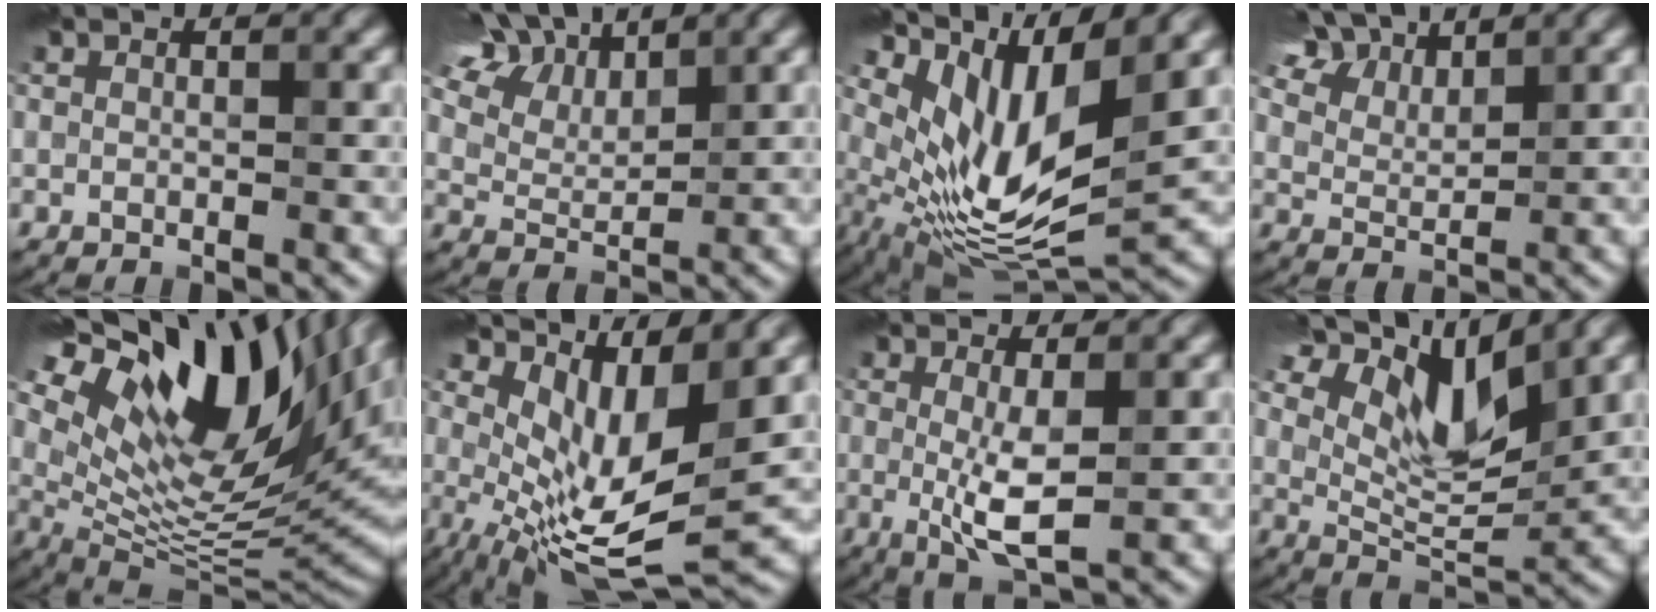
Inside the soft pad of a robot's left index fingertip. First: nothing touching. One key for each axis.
{"total": 11.5, "fx": 7.6, "fy": 5.5, "fz": 6.6, "tx": -0.138, "ty": 0.043, "tz": 0.110}
{"total": 10.6, "fx": 3.2, "fy": 4.5, "fz": 9.0, "tx": -0.178, "ty": -0.019, "tz": 0.070}
{"total": 8.5, "fx": 6.6, "fy": 3.5, "fz": 4.2, "tx": -0.098, "ty": 0.022, "tz": 0.112}
{"total": 18.3, "fx": 9.1, "fy": 7.2, "fz": 14.2, "tx": -0.257, "ty": 0.027, "tz": 0.161}
{"total": 8.4, "fx": 1.2, "fy": 3.3, "fz": 7.6, "tx": -0.143, "ty": -0.022, "tz": 0.027}
{"total": 4.3, "fx": -0.2, "fy": 0.8, "fz": 4.2, "tx": -0.086, "ty": -0.010, "tz": -0.002}
{"total": 10.5, "fx": 5.7, "fy": 4.0, "fz": 7.8, "tx": -0.139, "ty": 0.009, "tz": 0.101}